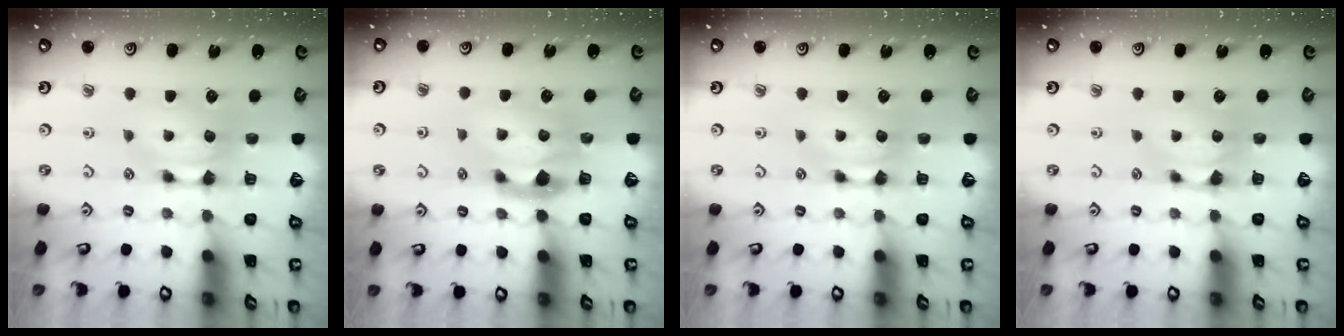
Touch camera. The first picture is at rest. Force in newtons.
{"total": 2.9, "press": 2.6, "slide": 1.4}
{"total": 0.0}
{"total": 0.0}